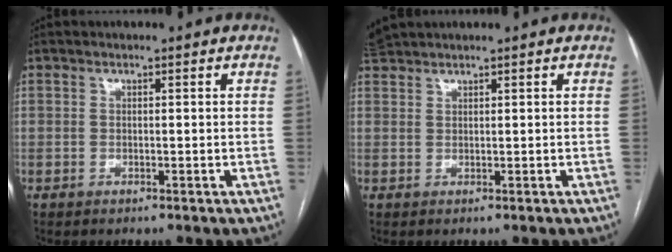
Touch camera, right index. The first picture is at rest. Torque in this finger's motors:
{"motor_torque": [-0.26, 0.34, -0.04, 0.01]}